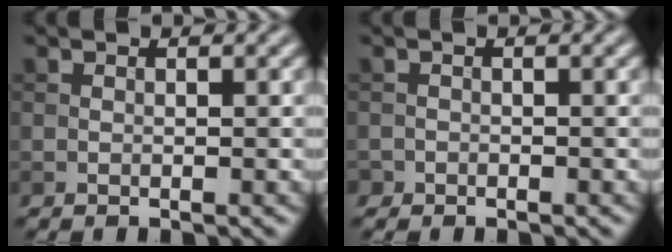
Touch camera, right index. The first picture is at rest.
{"total": 0.8, "force": [-0.6, 0.6, -0.1], "torque": [0.009, -0.001, -0.011]}